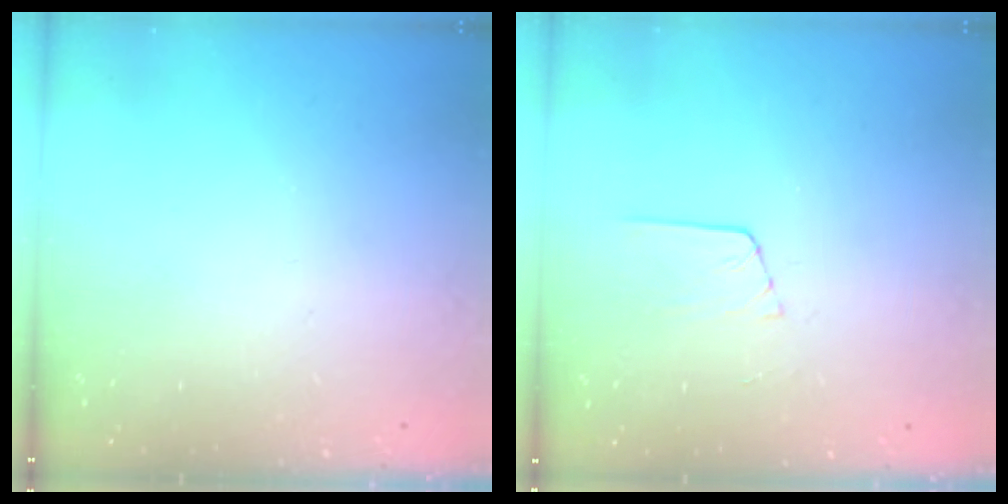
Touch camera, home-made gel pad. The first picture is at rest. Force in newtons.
{"total": 3.6, "press": 3.6, "slide": 0.3}